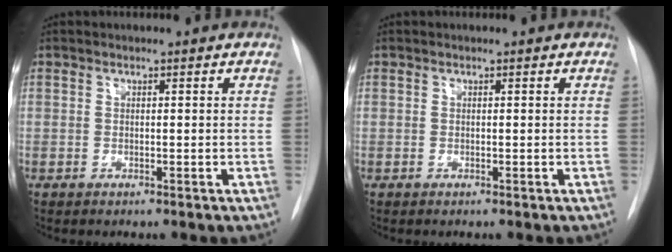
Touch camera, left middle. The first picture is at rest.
{"total": 0.0}